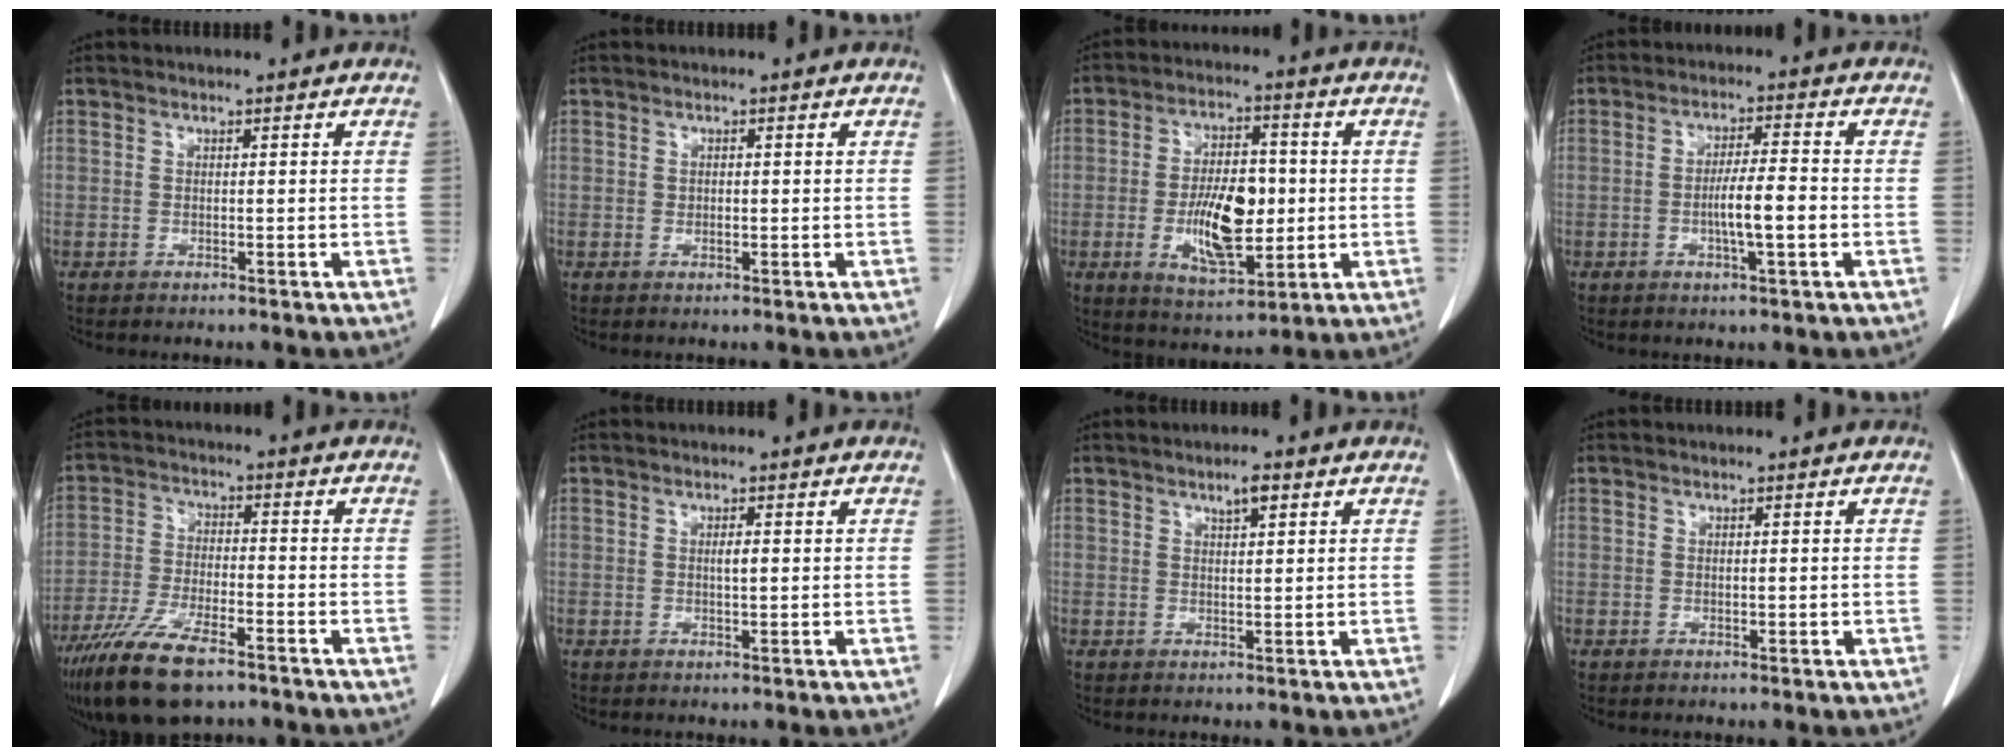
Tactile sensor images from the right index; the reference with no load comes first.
{"total": 0.9, "force": [0.0, 0.5, 0.7], "torque": [-0.013, -0.001, 0.001]}
{"total": 11.8, "force": [-1.4, 4.9, 10.6], "torque": [-0.197, 0.001, -0.017]}
{"total": 6.1, "force": [-1.4, 0.5, 5.9], "torque": [-0.108, 0.000, -0.024]}
{"total": 12.7, "force": [-8.9, 3.5, 8.4], "torque": [-0.163, -0.024, -0.159]}
{"total": 1.7, "force": [0.1, 0.1, 1.7], "torque": [-0.031, 0.001, 0.002]}
{"total": 2.3, "force": [1.4, 0.5, 1.8], "torque": [-0.033, 0.001, 0.022]}
{"total": 0.6, "force": [0.0, 0.2, 0.5], "torque": [-0.010, -0.002, 0.002]}